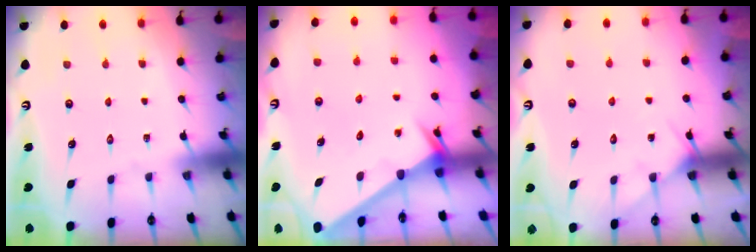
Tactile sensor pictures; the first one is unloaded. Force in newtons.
{"total": 2.6, "press": 2.6, "slide": 0.0}
{"total": 5.5, "press": 5.5, "slide": 0.5}